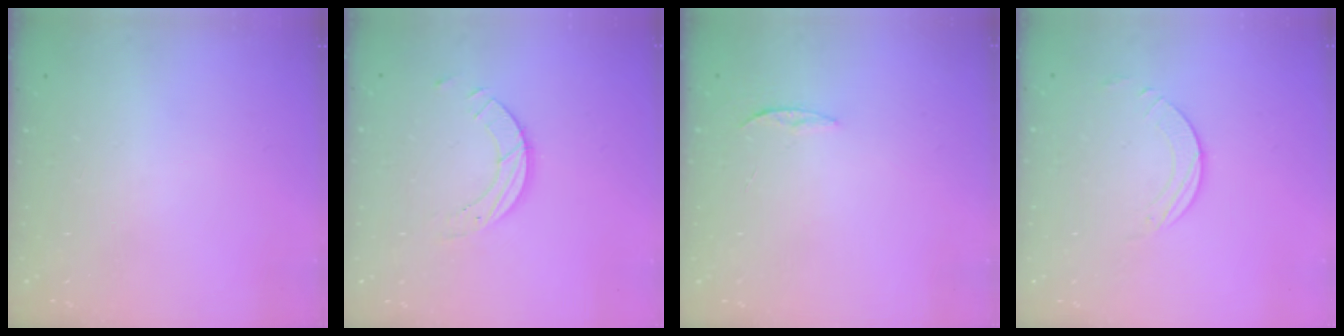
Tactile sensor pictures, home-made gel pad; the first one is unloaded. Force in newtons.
{"total": 4.2, "press": 4.2, "slide": 0.3}
{"total": 3.4, "press": 3.4, "slide": 0.4}
{"total": 2.8, "press": 2.8, "slide": 0.2}